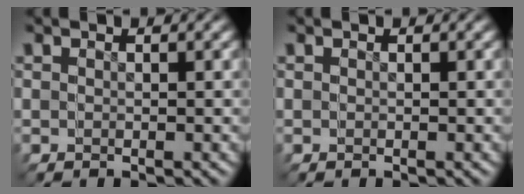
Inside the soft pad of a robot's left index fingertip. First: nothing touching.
{"total": 0.0}